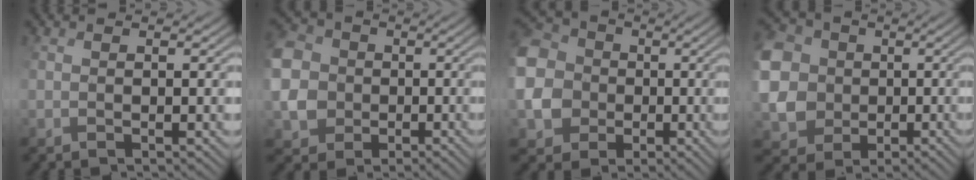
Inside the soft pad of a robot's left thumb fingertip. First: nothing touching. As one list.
[{"total": 8.2, "force": [-0.2, 7.5, 3.3], "torque": [-0.121, -0.012, -0.014]}, {"total": 12.3, "force": [-0.2, 11.5, 4.4], "torque": [-0.181, 0.003, -0.023]}, {"total": 13.4, "force": [1.6, 12.1, 5.4], "torque": [-0.203, -0.008, 0.018]}]